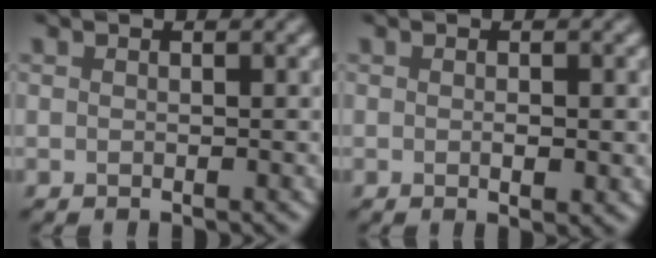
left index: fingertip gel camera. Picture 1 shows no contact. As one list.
[{"total": 1.4, "force": [-0.7, 0.0, 1.2], "torque": [-0.018, 0.002, 0.003]}]